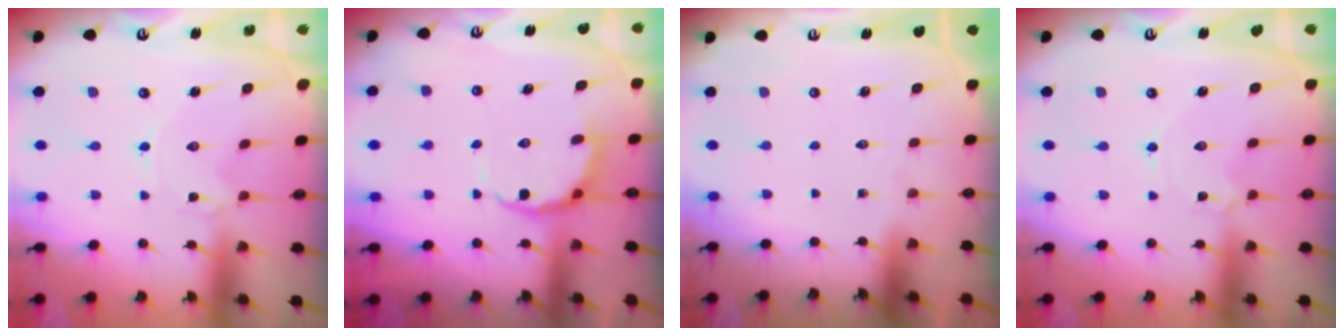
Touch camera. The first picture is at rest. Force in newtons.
{"total": 6.2, "press": 5.7, "slide": 2.6}
{"total": 0.0}
{"total": 1.1, "press": 1.0, "slide": 0.1}